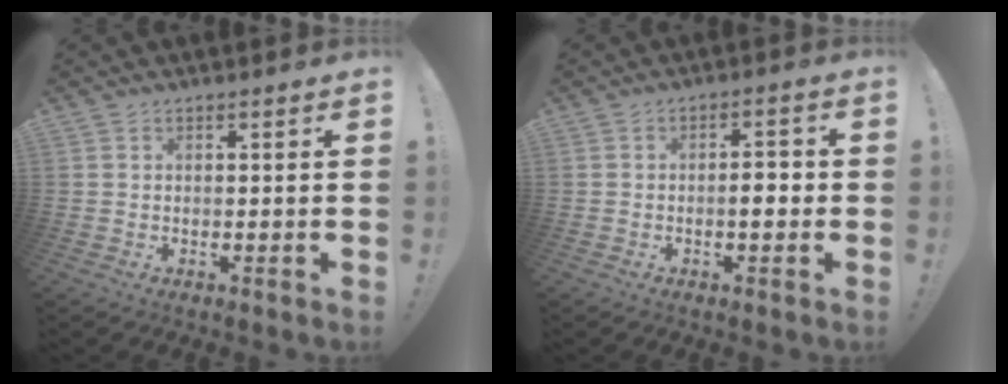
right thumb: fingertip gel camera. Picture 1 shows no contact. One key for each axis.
{"total": 4.4, "fx": -1.0, "fy": 1.5, "fz": 4.0, "tx": -0.054, "ty": 0.003, "tz": -0.022}